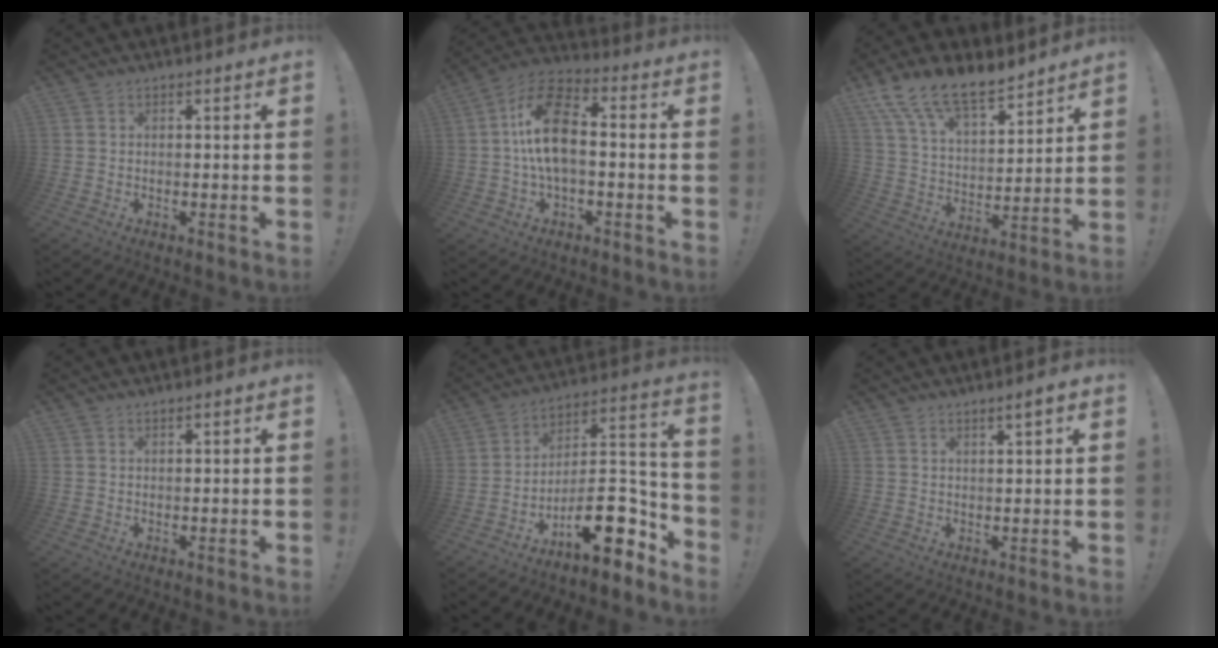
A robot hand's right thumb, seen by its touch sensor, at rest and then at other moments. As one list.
[{"total": 15.9, "force": [0.6, 9.4, 12.7], "torque": [-0.224, 0.021, 0.010]}, {"total": 15.9, "force": [12.4, 6.3, 7.8], "torque": [-0.151, -0.085, 0.229]}, {"total": 0.7, "force": [0.5, 0.2, 0.5], "torque": [-0.011, 0.002, 0.009]}, {"total": 18.3, "force": [-9.6, 7.5, 13.7], "torque": [-0.183, 0.058, -0.147]}, {"total": 3.2, "force": [1.9, 0.5, 2.5], "torque": [-0.035, -0.011, 0.029]}]